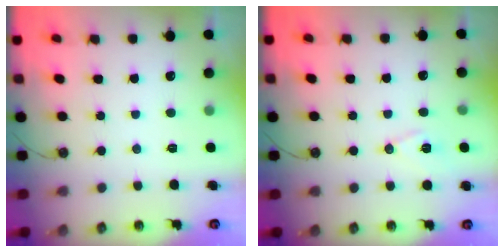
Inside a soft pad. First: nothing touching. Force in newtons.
{"total": 8.5, "press": 7.7, "slide": 3.6}